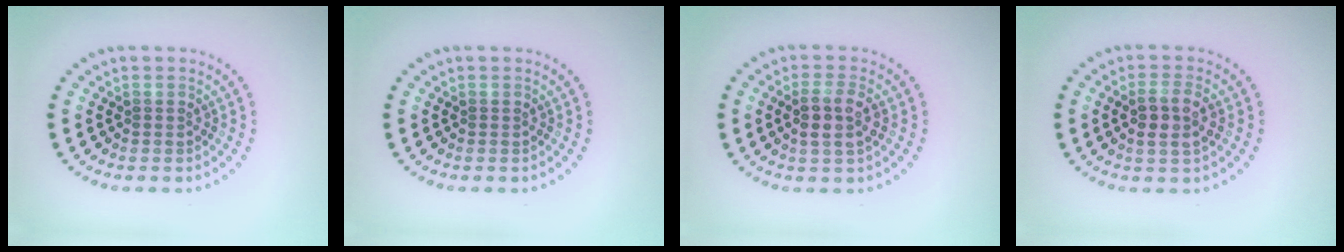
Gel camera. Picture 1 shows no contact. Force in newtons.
{"total": 0.0}
{"total": 2.6, "press": 2.4, "slide": 1.1}
{"total": 2.6, "press": 2.4, "slide": 1.0}